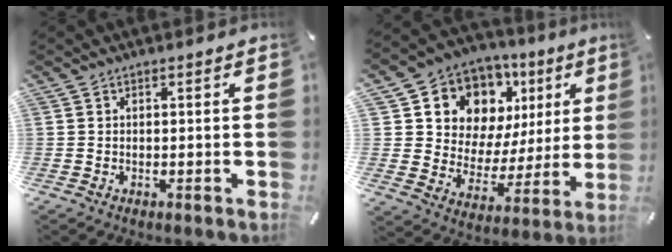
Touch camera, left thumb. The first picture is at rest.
{"total": 11.4, "force": [6.3, 9.1, 2.7], "torque": [-0.050, -0.065, 0.119]}